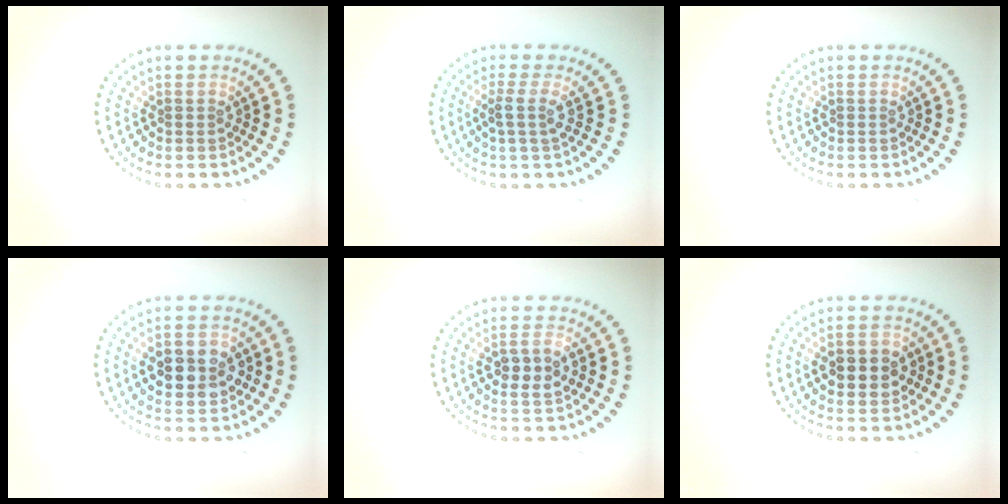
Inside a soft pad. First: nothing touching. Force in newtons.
{"total": 1.8, "press": 1.3, "slide": 1.3}
{"total": 0.0}
{"total": 4.9, "press": 4.9, "slide": 0.2}
{"total": 2.8, "press": 2.8, "slide": 0.4}
{"total": 4.5, "press": 4.5, "slide": 0.2}